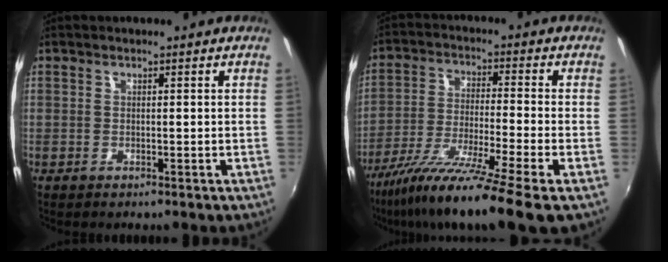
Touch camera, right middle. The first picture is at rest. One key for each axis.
{"total": 15.9, "fx": -11.3, "fy": -0.6, "fz": 11.1, "tx": -0.215, "ty": -0.044, "tz": -0.199}